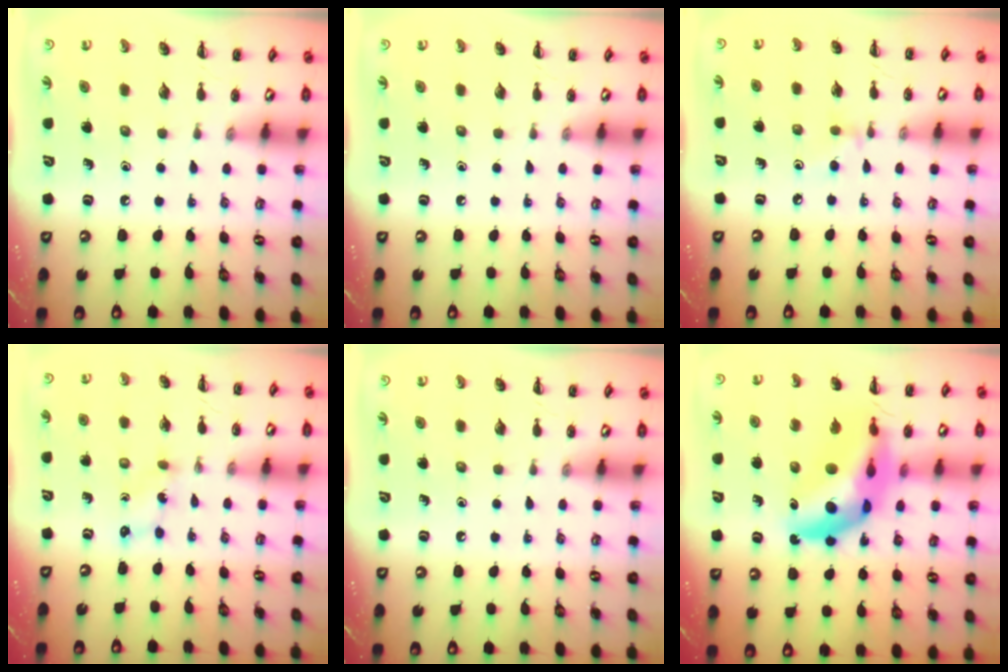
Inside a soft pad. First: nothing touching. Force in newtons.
{"total": 0.0}
{"total": 3.5, "press": 3.3, "slide": 1.2}
{"total": 1.7, "press": 1.6, "slide": 0.6}
{"total": 0.0}
{"total": 16.2, "press": 15.6, "slide": 4.4}